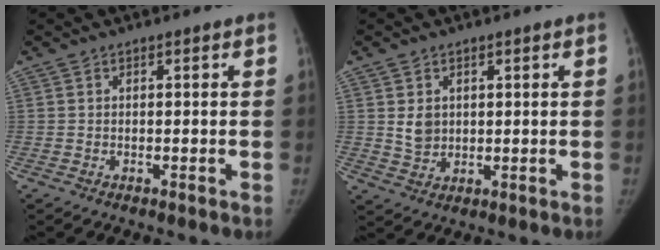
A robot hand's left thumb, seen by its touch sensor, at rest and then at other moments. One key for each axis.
{"total": 3.8, "fx": 0.9, "fy": 3.2, "fz": 2.0, "tx": -0.016, "ty": -0.017, "tz": 0.026}